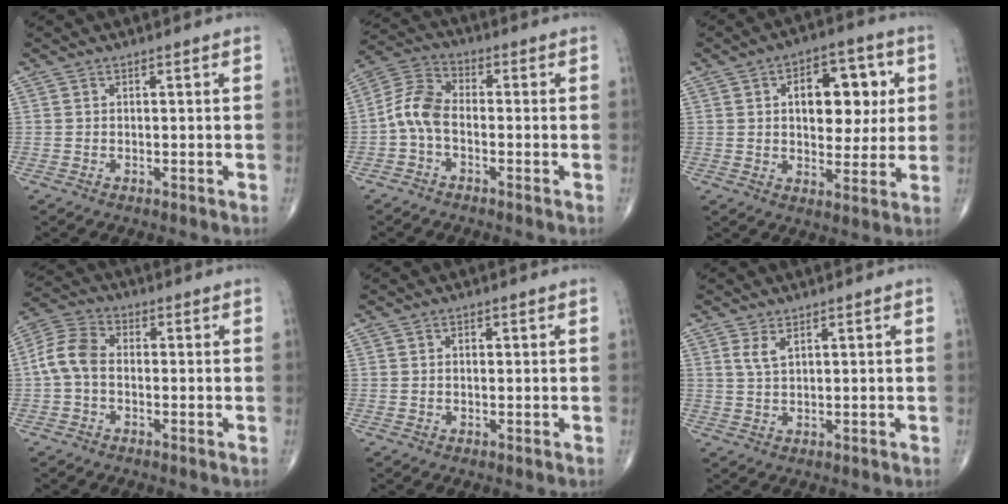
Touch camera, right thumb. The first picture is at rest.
{"total": 7.0, "force": [-1.7, 4.0, 5.5], "torque": [-0.113, 0.027, -0.048]}
{"total": 13.5, "force": [3.0, 7.9, 10.6], "torque": [-0.101, 0.002, 0.042]}
{"total": 6.9, "force": [-0.7, 4.6, 5.2], "torque": [-0.104, 0.021, -0.026]}
{"total": 0.9, "force": [0.3, 0.5, 0.7], "torque": [-0.011, 0.001, 0.004]}
{"total": 2.5, "force": [1.4, 0.9, 1.8], "torque": [-0.039, -0.004, 0.034]}